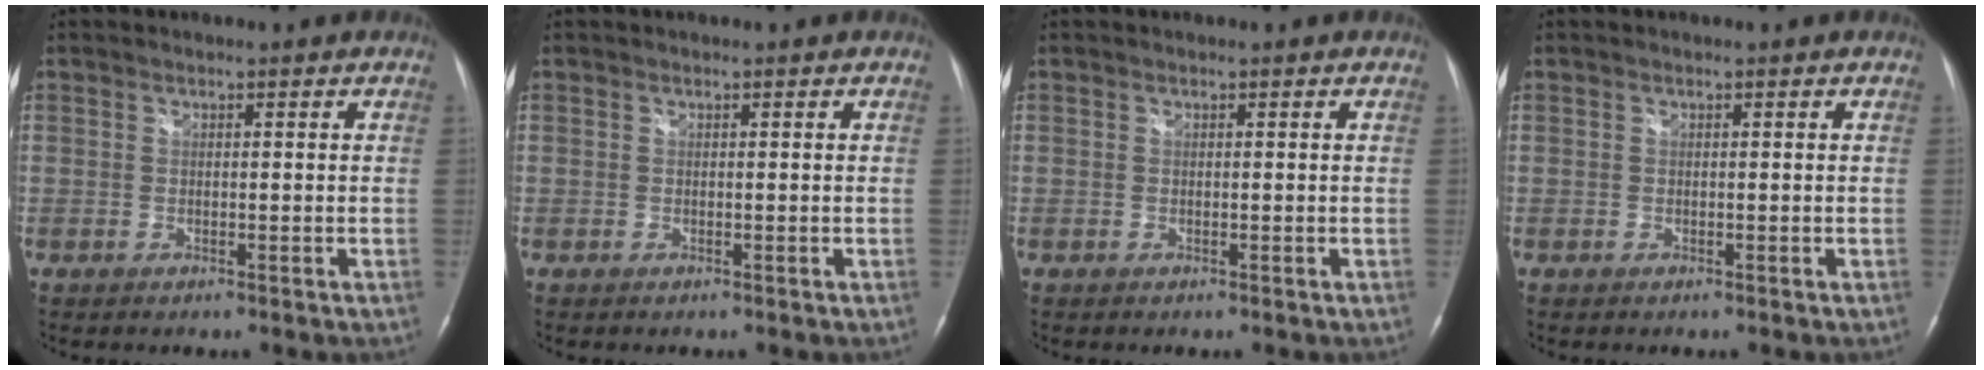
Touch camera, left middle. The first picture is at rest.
{"total": 0.0}
{"total": 0.0}
{"total": 0.0}